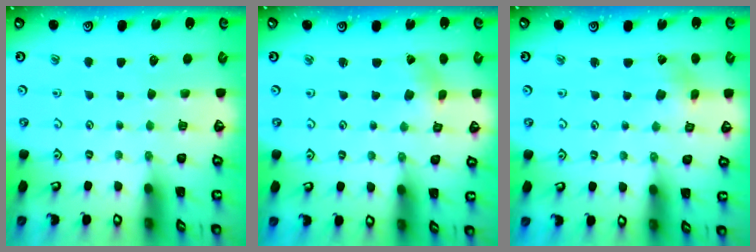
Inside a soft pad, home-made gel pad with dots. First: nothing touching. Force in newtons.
{"total": 0.7, "press": 0.7, "slide": 0.1}
{"total": 2.6, "press": 2.5, "slide": 0.5}